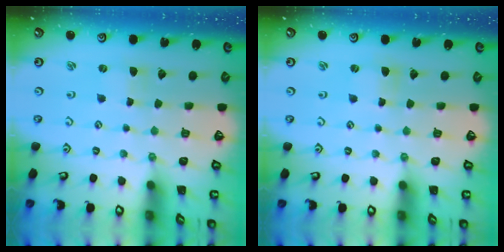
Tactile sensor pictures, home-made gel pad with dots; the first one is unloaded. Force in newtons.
{"total": 0.0}